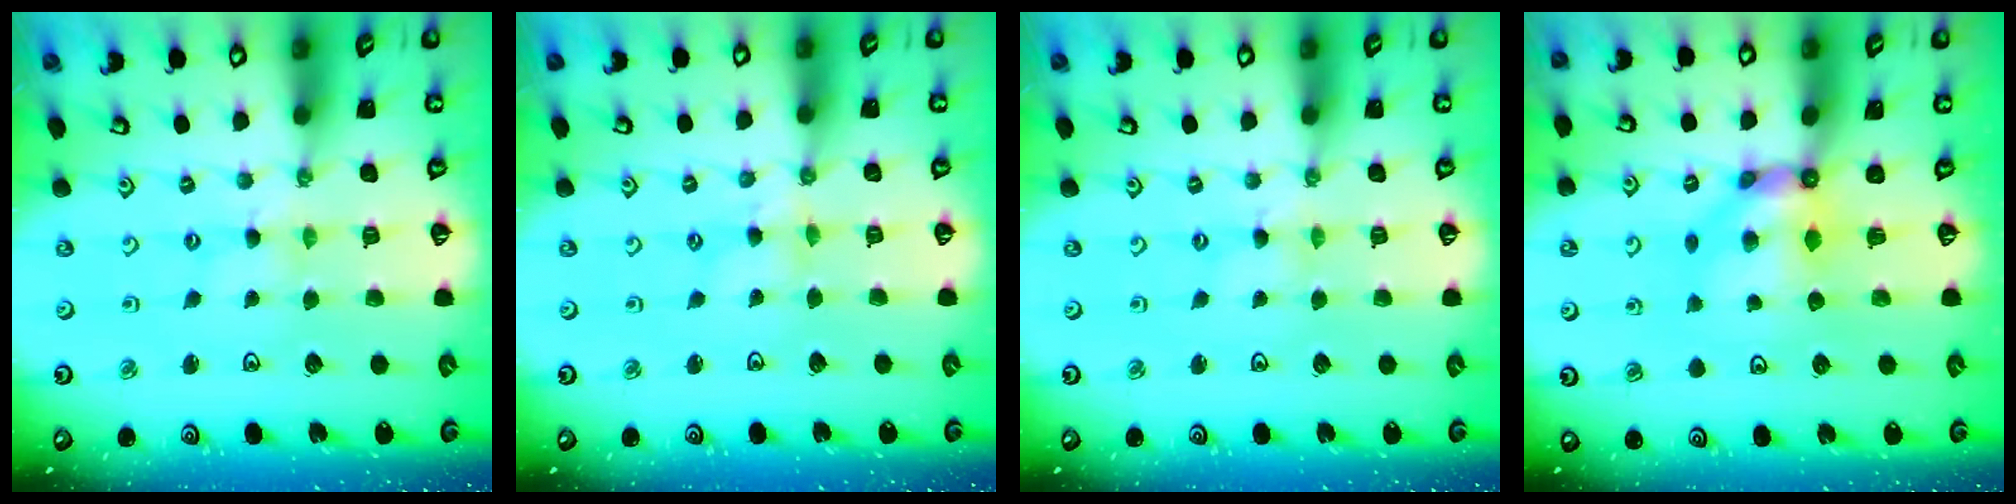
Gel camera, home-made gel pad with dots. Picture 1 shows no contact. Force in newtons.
{"total": 1.6, "press": 1.6, "slide": 0.2}
{"total": 0.6, "press": 0.6, "slide": 0.1}
{"total": 7.6, "press": 7.6, "slide": 0.4}